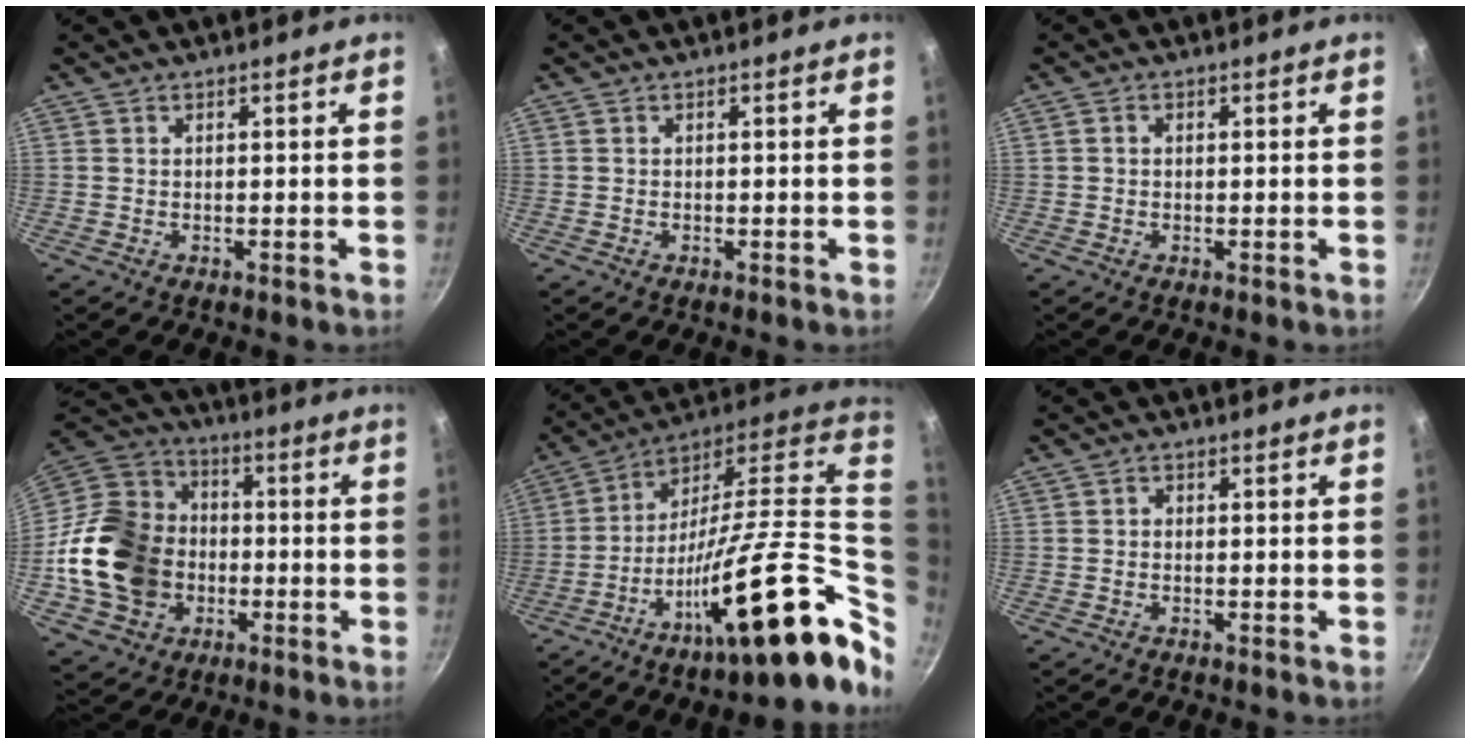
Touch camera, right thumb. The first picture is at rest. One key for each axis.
{"total": 0.0}
{"total": 0.8, "fx": 0.0, "fy": 0.6, "fz": 0.5, "tx": -0.010, "ty": 0.006, "tz": 0.000}
{"total": 21.8, "fx": -3.2, "fy": 17.8, "fz": 12.1, "tx": -0.211, "ty": 0.042, "tz": -0.049}
{"total": 27.8, "fx": -3.8, "fy": 6.2, "fz": 26.8, "tx": -0.392, "ty": -0.007, "tz": -0.072}
{"total": 0.8, "fx": -0.1, "fy": 0.7, "fz": 0.4, "tx": -0.006, "ty": 0.005, "tz": -0.002}